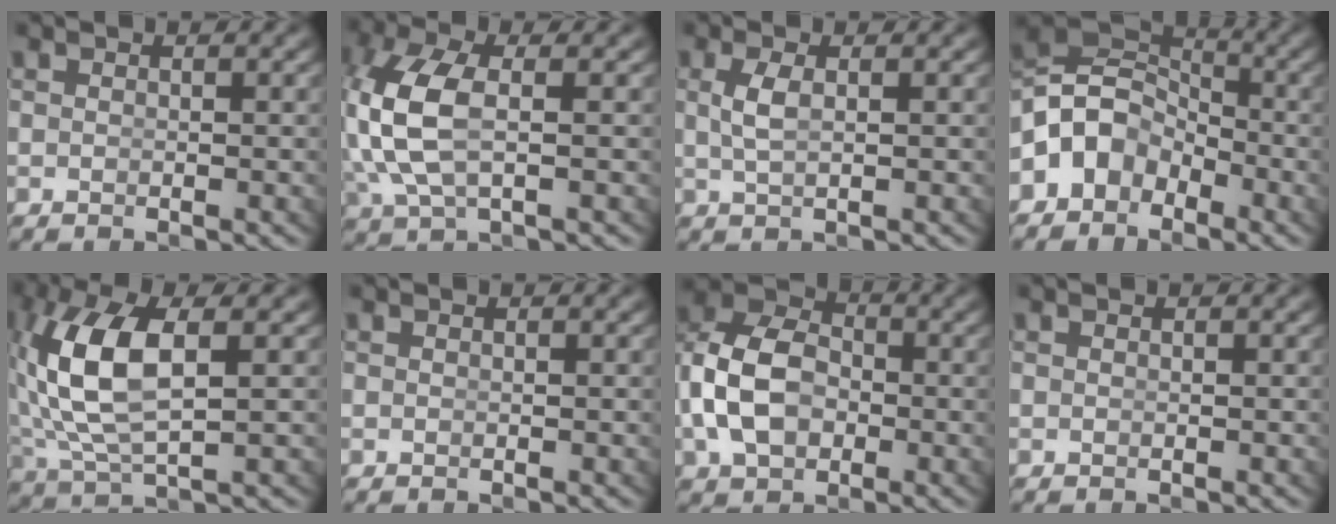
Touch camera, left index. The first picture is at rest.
{"total": 6.3, "force": [0.1, 3.4, 5.3], "torque": [-0.143, -0.026, 0.023]}
{"total": 1.5, "force": [0.2, 0.0, 1.5], "torque": [-0.034, -0.007, 0.015]}
{"total": 10.1, "force": [-0.7, 8.7, 5.1], "torque": [-0.119, -0.021, -0.015]}
{"total": 7.1, "force": [0.7, 2.8, 6.5], "torque": [-0.153, -0.010, 0.029]}
{"total": 0.0}
{"total": 9.0, "force": [0.3, 7.2, 5.4], "torque": [-0.112, -0.006, 0.004]}
{"total": 0.0}